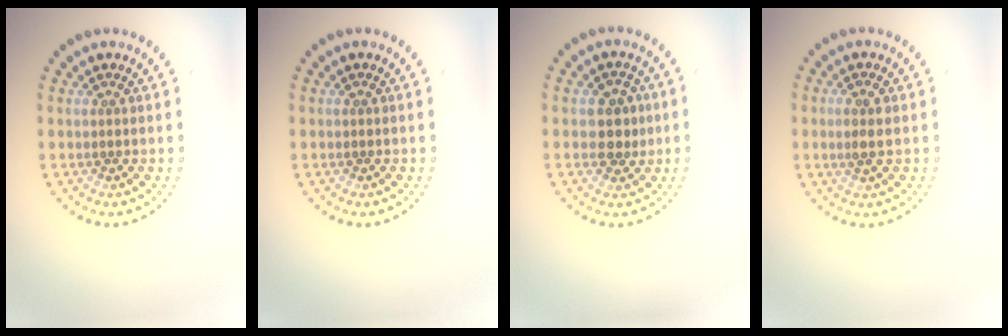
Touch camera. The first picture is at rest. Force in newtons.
{"total": 0.0}
{"total": 2.6, "press": 2.5, "slide": 0.7}
{"total": 1.7, "press": 1.6, "slide": 0.6}